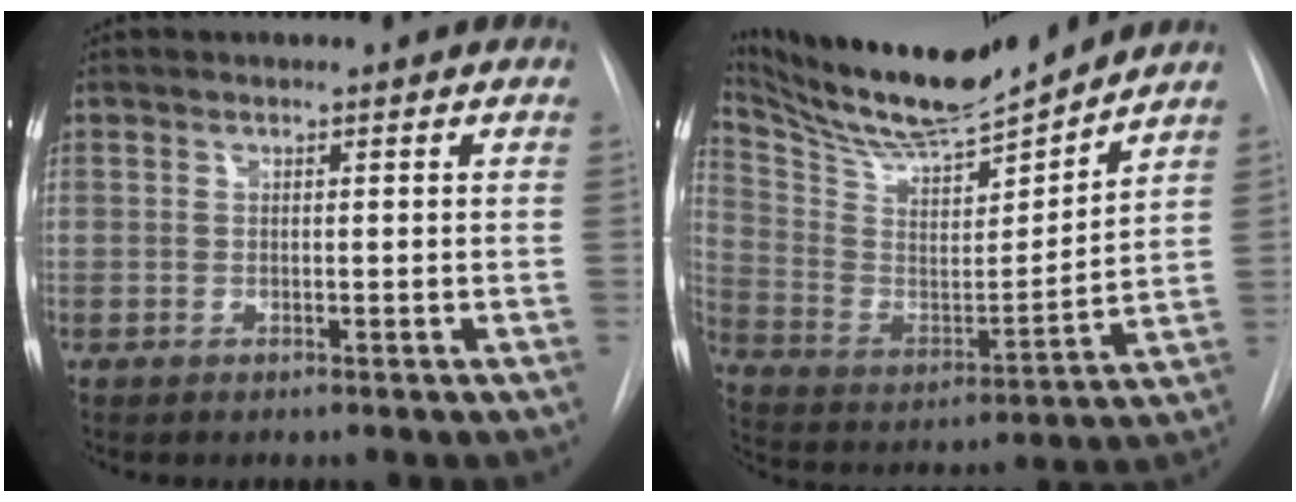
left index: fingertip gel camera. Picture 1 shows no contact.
{"total": 17.7, "force": [16.3, 1.7, 6.7], "torque": [-0.140, -0.017, 0.284]}